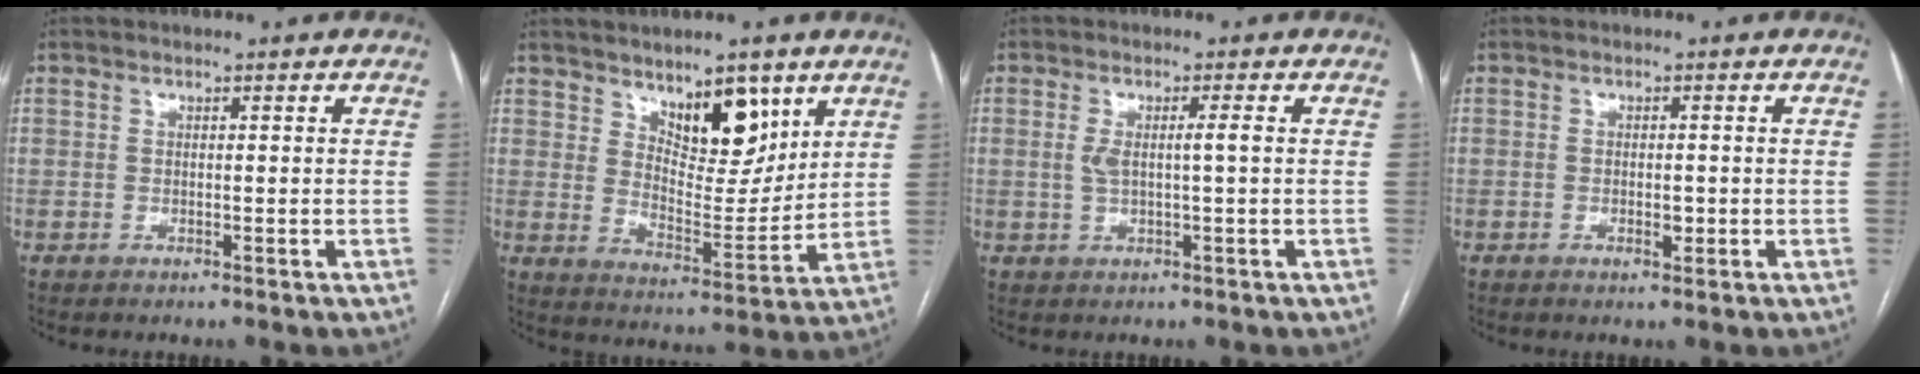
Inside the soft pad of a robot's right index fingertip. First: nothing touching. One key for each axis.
{"total": 10.1, "fx": 6.0, "fy": 4.1, "fz": 7.0, "tx": -0.109, "ty": -0.007, "tz": 0.108}
{"total": 3.1, "fx": 0.2, "fy": 0.1, "fz": 3.1, "tx": -0.063, "ty": 0.005, "tz": 0.007}
{"total": 1.2, "fx": -0.3, "fy": 0.6, "fz": 1.0, "tx": -0.016, "ty": 0.000, "tz": -0.003}